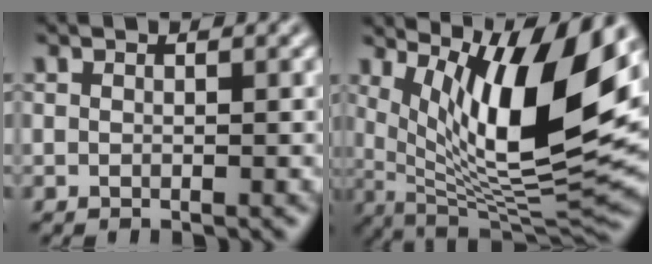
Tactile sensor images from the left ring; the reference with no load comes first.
{"total": 12.2, "force": [4.6, 3.4, 10.8], "torque": [-0.169, -0.011, 0.091]}